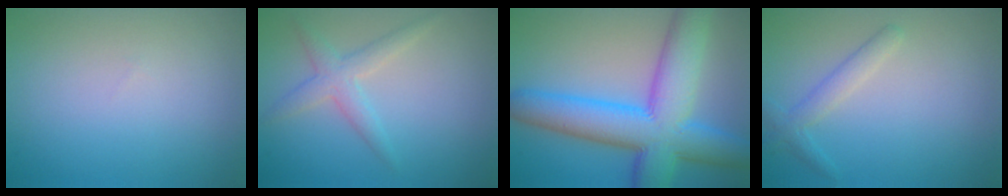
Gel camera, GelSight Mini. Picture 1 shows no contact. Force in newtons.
{"total": 2.5, "press": 2.5, "slide": 0.1}
{"total": 10.1, "press": 10.1, "slide": 0.3}
{"total": 2.0, "press": 2.0, "slide": 0.1}